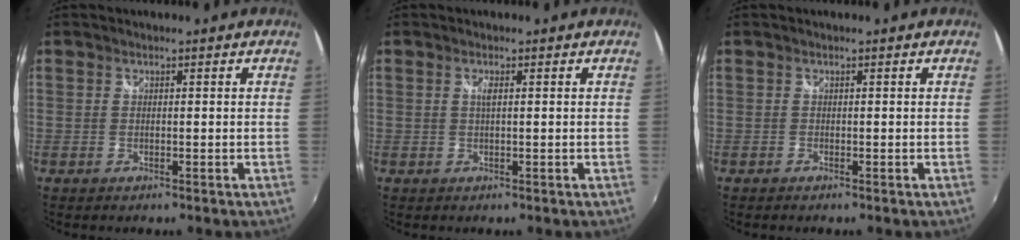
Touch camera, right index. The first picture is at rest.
{"total": 1.1, "force": [0.2, 0.0, 1.1], "torque": [-0.020, 0.000, 0.003]}
{"total": 0.0}